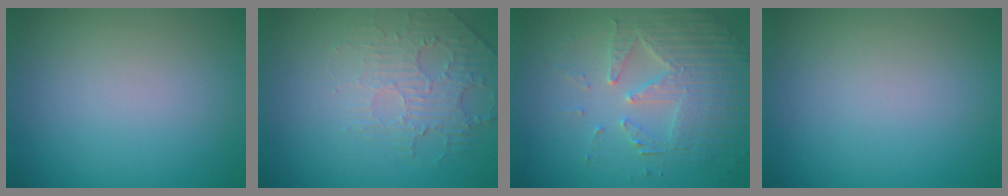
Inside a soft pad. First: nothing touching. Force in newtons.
{"total": 2.3, "press": 1.5, "slide": 1.7}
{"total": 4.6, "press": 4.2, "slide": 1.9}
{"total": 0.0}